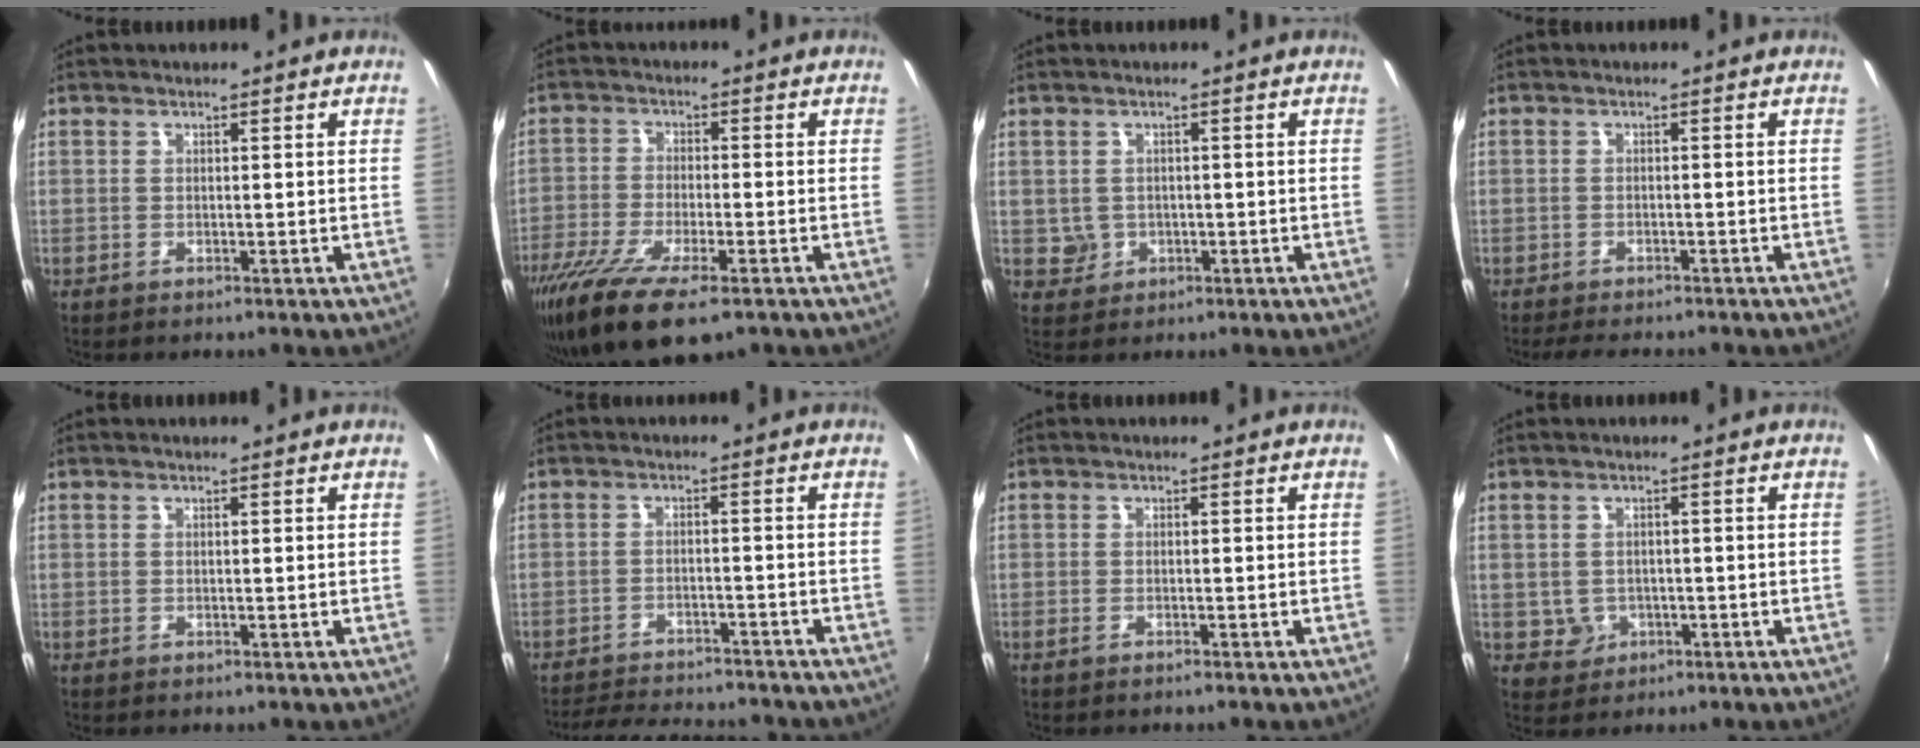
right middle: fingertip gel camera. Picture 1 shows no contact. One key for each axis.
{"total": 12.4, "fx": -8.2, "fy": 3.1, "fz": 8.7, "tx": -0.191, "ty": -0.043, "tz": -0.151}
{"total": 2.9, "fx": -0.2, "fy": 2.8, "fz": 0.6, "tx": -0.011, "ty": 0.002, "tz": 0.002}
{"total": 5.4, "fx": -4.7, "fy": 1.4, "fz": 2.1, "tx": -0.056, "ty": -0.010, "tz": -0.073}
{"total": 0.0}
{"total": 14.1, "fx": -12.7, "fy": 2.9, "fz": 5.3, "tx": -0.113, "ty": -0.011, "tz": -0.176}
{"total": 1.0, "fx": -0.8, "fy": 0.0, "fz": 0.5, "tx": -0.012, "ty": -0.002, "tz": -0.017}
{"total": 3.5, "fx": -0.7, "fy": 3.4, "fz": 0.7, "tx": -0.022, "ty": 0.003, "tz": -0.002}